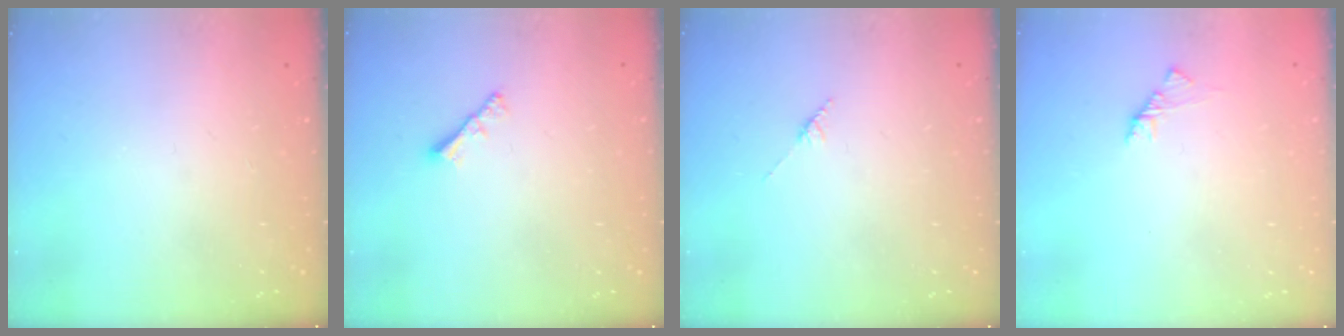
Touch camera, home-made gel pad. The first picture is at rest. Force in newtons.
{"total": 2.2, "press": 2.1, "slide": 0.6}
{"total": 2.8, "press": 2.8, "slide": 0.4}
{"total": 1.7, "press": 1.6, "slide": 0.5}